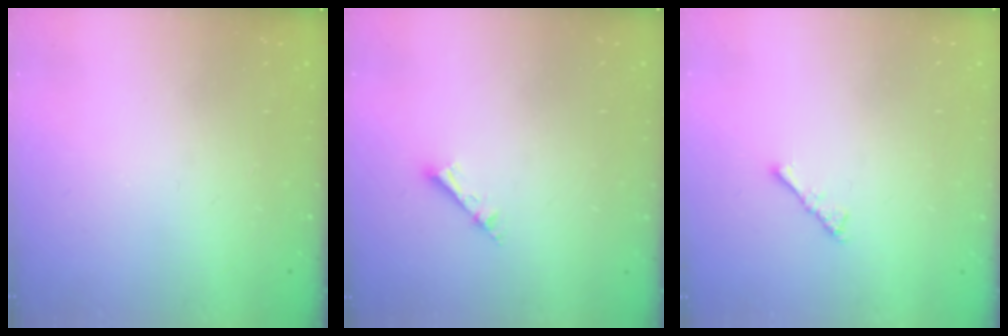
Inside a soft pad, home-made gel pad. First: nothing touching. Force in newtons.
{"total": 2.3, "press": 2.3, "slide": 0.1}
{"total": 2.1, "press": 2.1, "slide": 0.5}